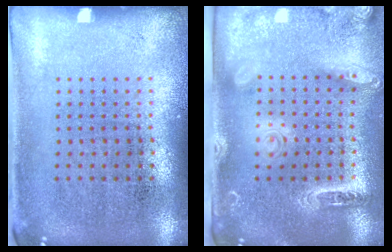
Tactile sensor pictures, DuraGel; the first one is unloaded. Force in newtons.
{"total": 2.5, "press": 2.0, "slide": 1.5}